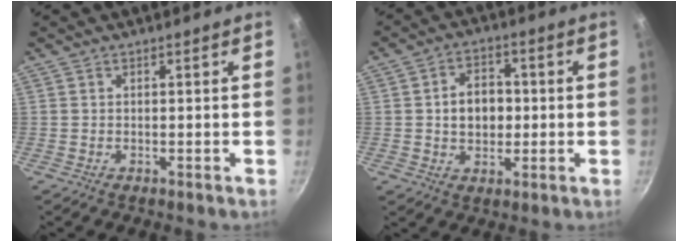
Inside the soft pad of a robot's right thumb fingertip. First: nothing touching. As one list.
[{"total": 8.0, "force": [0.1, 5.9, 5.3], "torque": [-0.057, 0.010, -0.001]}]